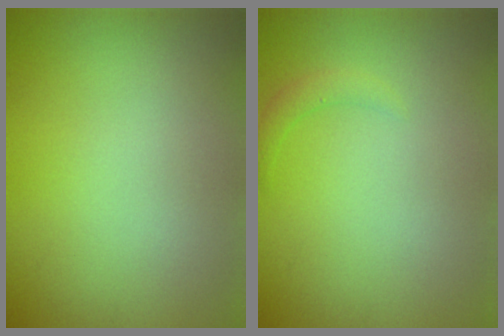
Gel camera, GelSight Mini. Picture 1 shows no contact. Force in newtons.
{"total": 1.2, "press": 1.2, "slide": 0.2}